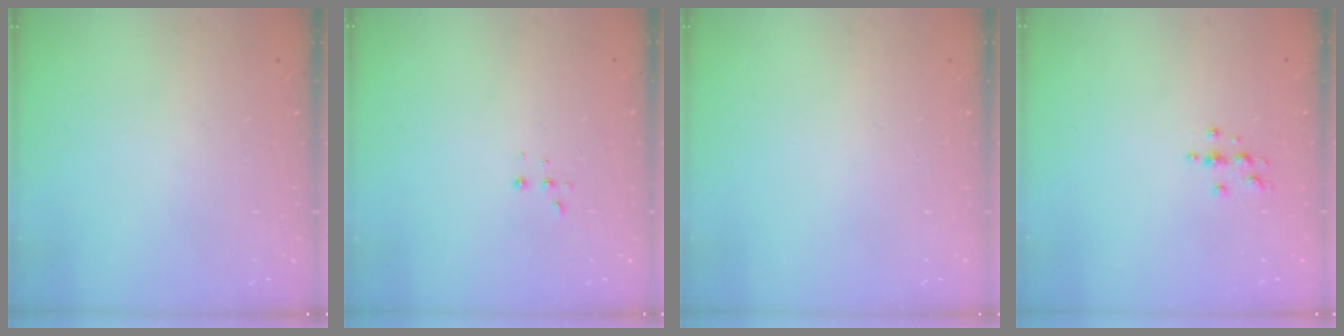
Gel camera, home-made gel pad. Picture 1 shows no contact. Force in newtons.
{"total": 2.2, "press": 2.2, "slide": 0.5}
{"total": 0.0}
{"total": 3.2, "press": 3.2, "slide": 0.5}